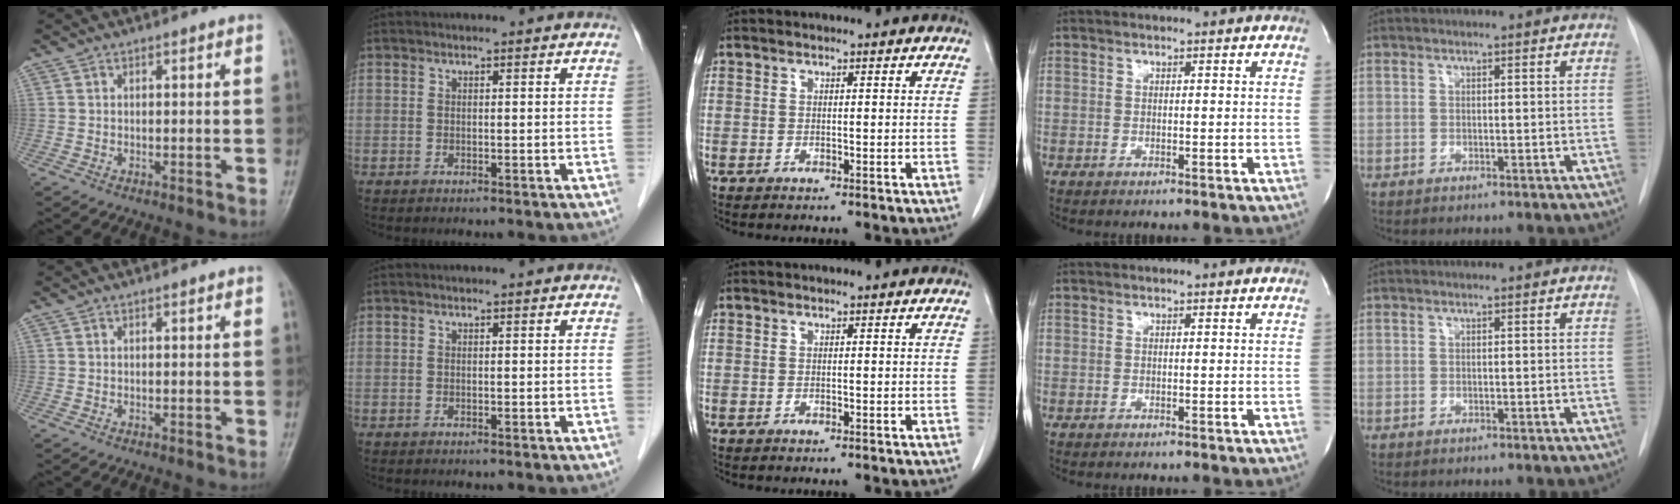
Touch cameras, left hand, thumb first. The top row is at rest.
{}